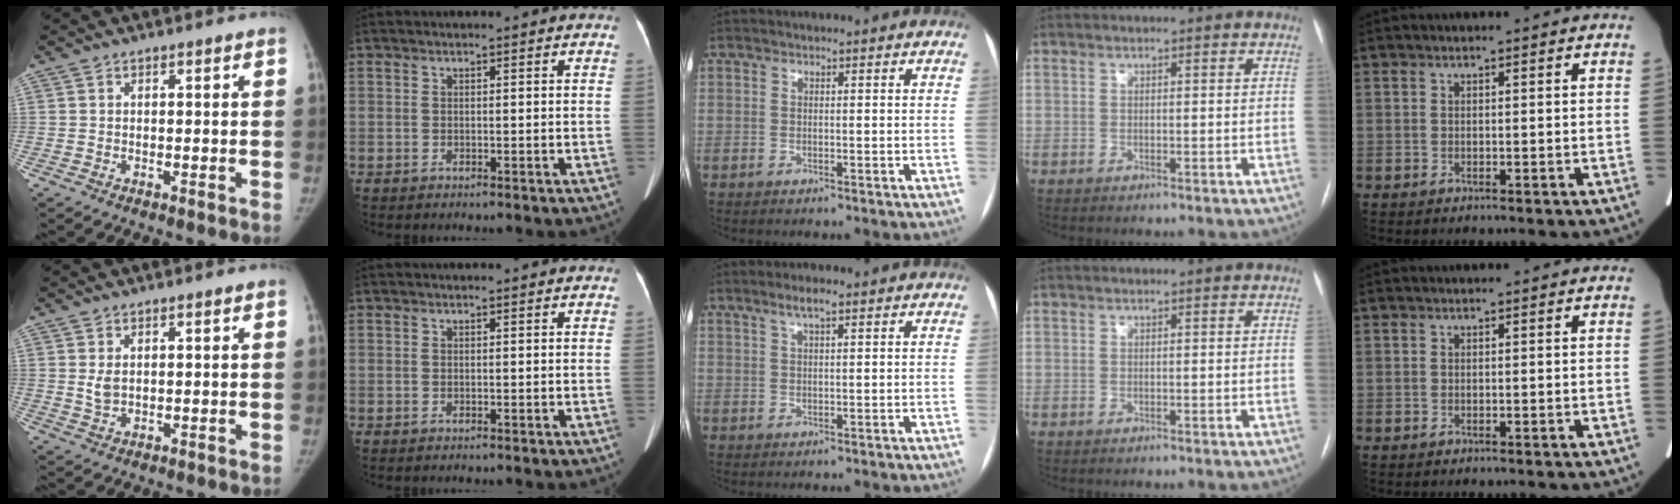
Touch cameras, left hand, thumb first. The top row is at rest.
{"thumb": {"total": 2.4, "force": [0.6, 1.5, 1.8], "torque": [-0.028, -0.008, 0.017]}, "middle": {"total": 2.6, "force": [1.7, 0.3, 2.0], "torque": [-0.042, 0.008, 0.031]}}